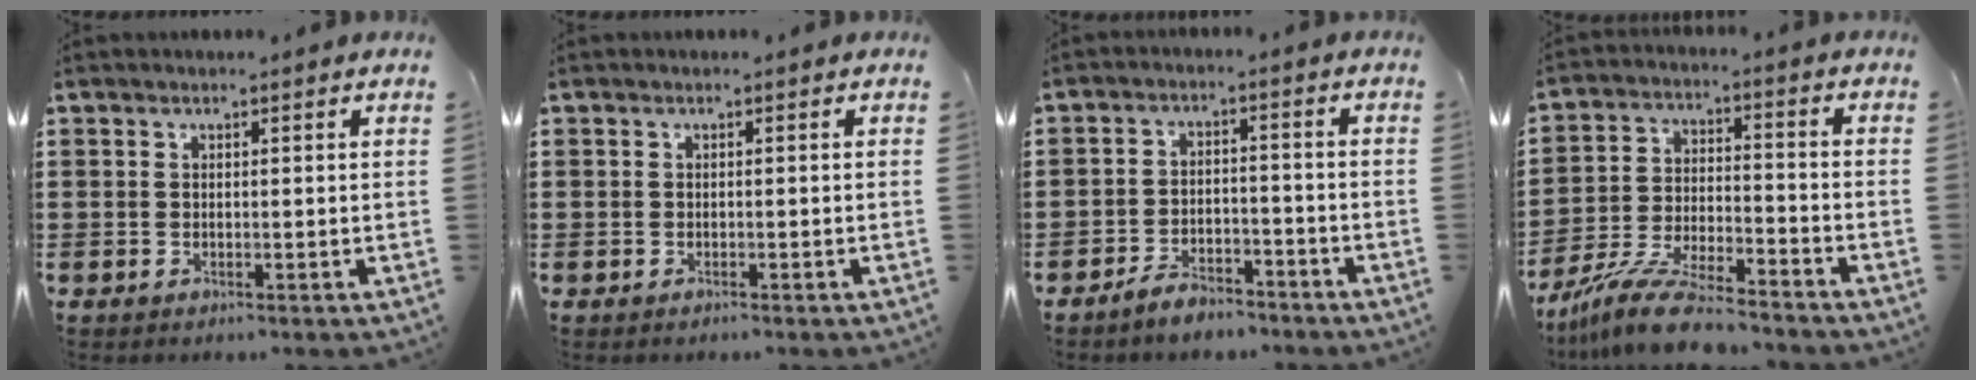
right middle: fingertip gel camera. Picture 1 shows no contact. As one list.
[{"total": 0.0}, {"total": 4.3, "force": [-4.1, 0.9, 0.8], "torque": [-0.022, 0.007, -0.084]}, {"total": 10.4, "force": [-9.2, 1.1, 4.8], "torque": [-0.100, 0.012, -0.181]}]